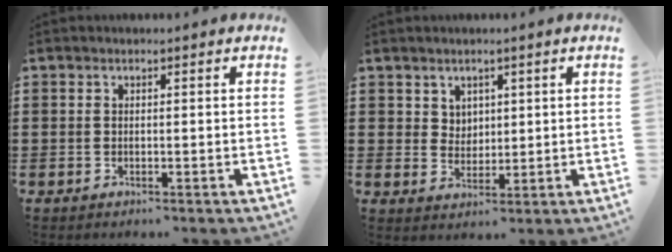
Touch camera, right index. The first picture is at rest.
{"total": 3.1, "force": [1.9, 2.4, 0.4], "torque": [-0.010, 0.006, 0.035]}